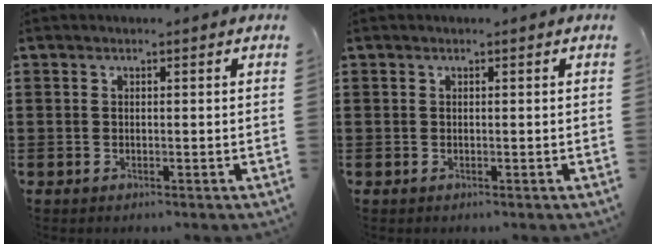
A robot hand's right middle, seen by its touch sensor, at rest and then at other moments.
{"total": 0.0}